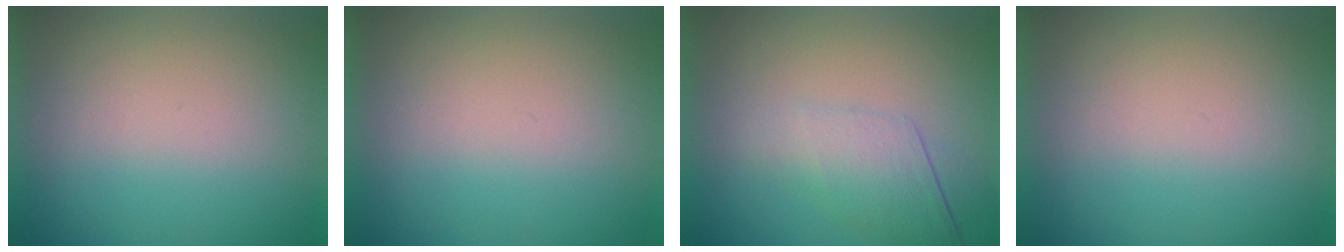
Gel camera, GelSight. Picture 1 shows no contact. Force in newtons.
{"total": 0.0}
{"total": 2.3}
{"total": 0.0}